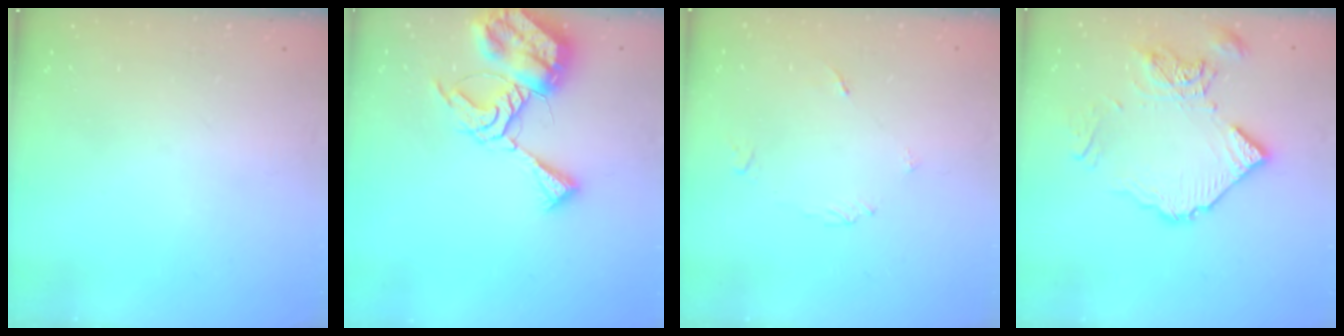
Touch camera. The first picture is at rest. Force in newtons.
{"total": 13.2, "press": 13.1, "slide": 1.1}
{"total": 3.6, "press": 3.6, "slide": 0.4}
{"total": 13.0, "press": 12.9, "slide": 1.4}